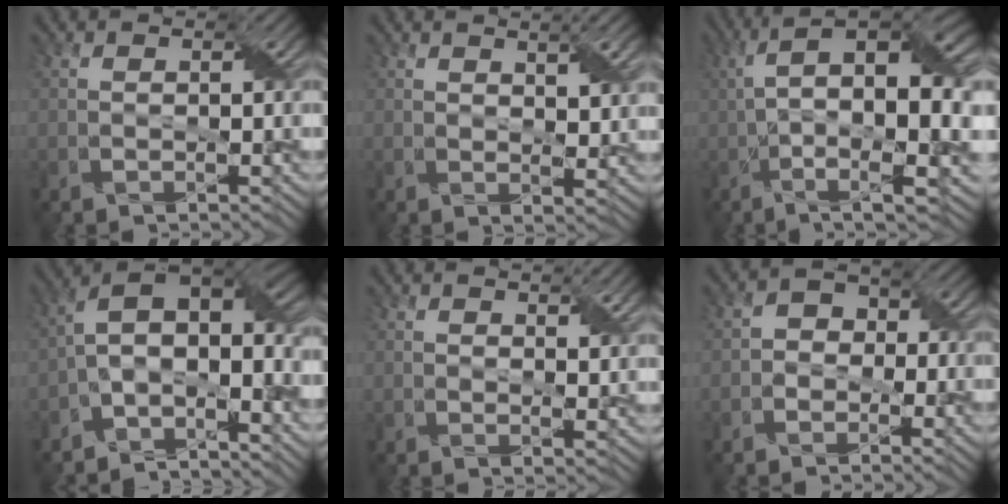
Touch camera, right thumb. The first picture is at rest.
{"total": 4.2, "force": [2.3, 1.2, 3.3], "torque": [-0.063, -0.001, 0.041]}
{"total": 13.5, "force": [0.9, 4.1, 12.8], "torque": [-0.231, -0.003, 0.024]}
{"total": 11.9, "force": [-3.2, 6.6, 9.4], "torque": [-0.170, 0.002, -0.055]}
{"total": 2.3, "force": [1.7, 0.7, 1.4], "torque": [-0.028, -0.005, 0.033]}
{"total": 2.9, "force": [-1.1, 2.5, 1.0], "torque": [-0.011, 0.009, -0.030]}